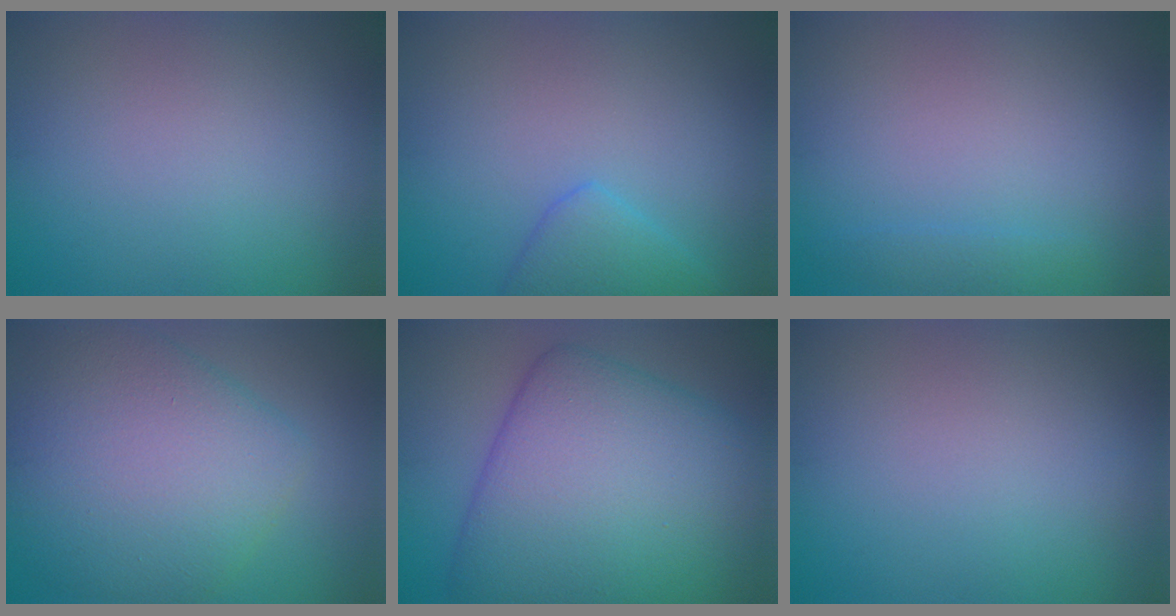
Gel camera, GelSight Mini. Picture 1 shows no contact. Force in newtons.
{"total": 2.8, "press": 2.8, "slide": 0.2}
{"total": 1.0, "press": 1.0, "slide": 0.1}
{"total": 9.3, "press": 9.2, "slide": 0.2}
{"total": 12.3, "press": 12.3, "slide": 0.3}
{"total": 0.0}